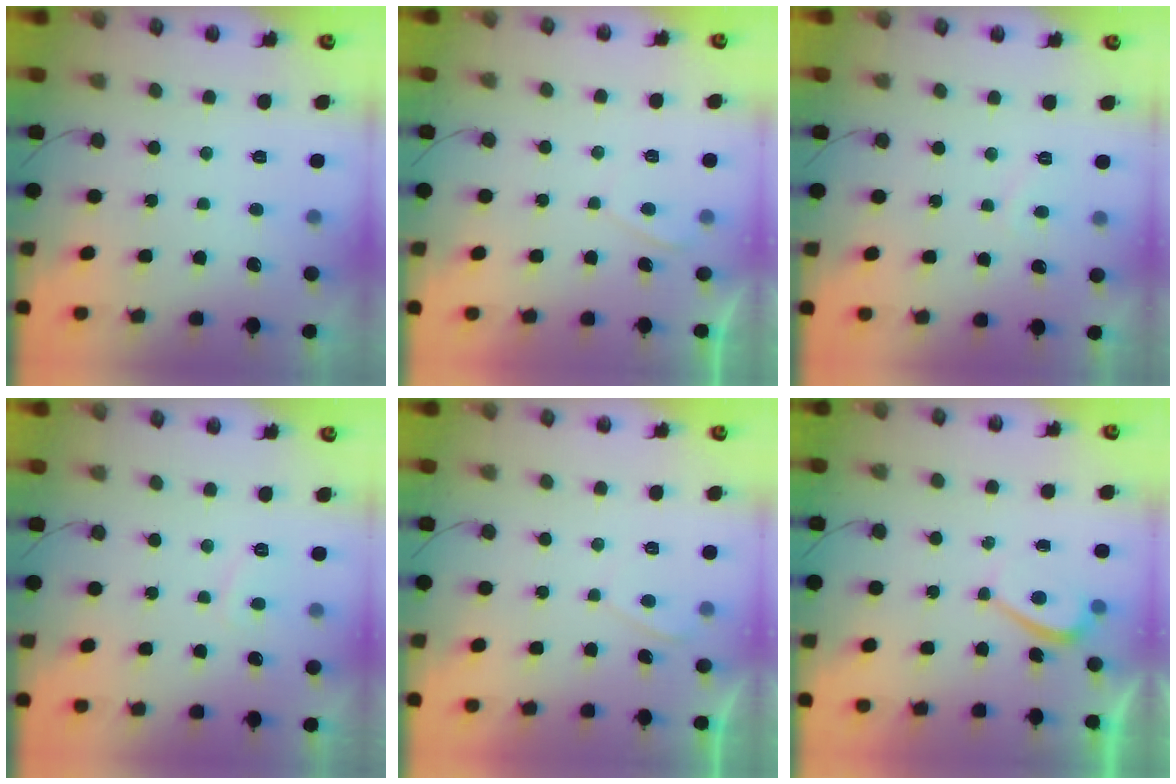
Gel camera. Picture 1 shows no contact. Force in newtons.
{"total": 0.0}
{"total": 1.6, "press": 1.5, "slide": 0.6}
{"total": 2.1, "press": 2.0, "slide": 0.7}
{"total": 0.0}
{"total": 1.0, "press": 0.9, "slide": 0.6}